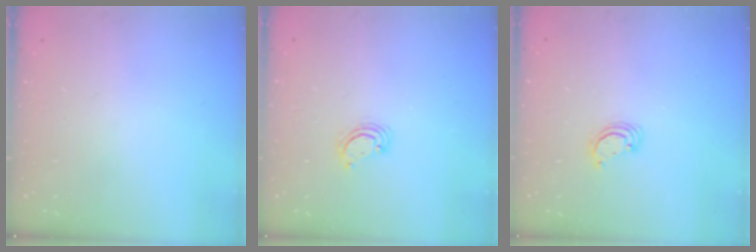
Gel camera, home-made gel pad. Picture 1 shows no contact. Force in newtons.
{"total": 2.6, "press": 2.6, "slide": 0.3}
{"total": 2.5, "press": 2.5, "slide": 0.2}